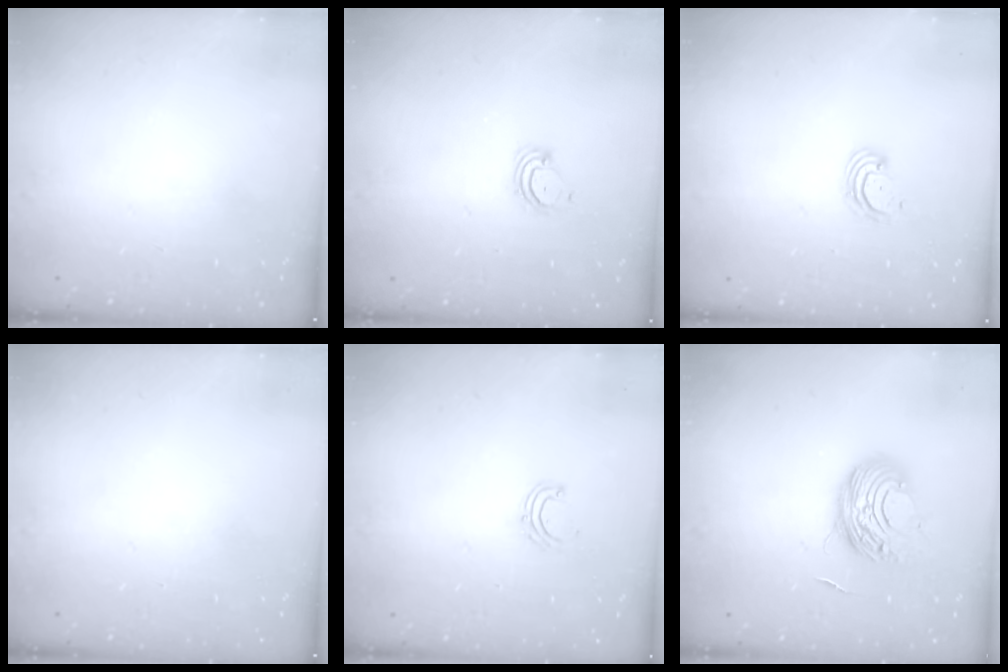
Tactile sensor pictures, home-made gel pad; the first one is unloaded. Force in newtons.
{"total": 3.1, "press": 3.1, "slide": 0.3}
{"total": 2.8, "press": 2.8, "slide": 0.2}
{"total": 0.0}
{"total": 4.6, "press": 4.5, "slide": 0.5}
{"total": 10.5, "press": 10.5, "slide": 0.9}